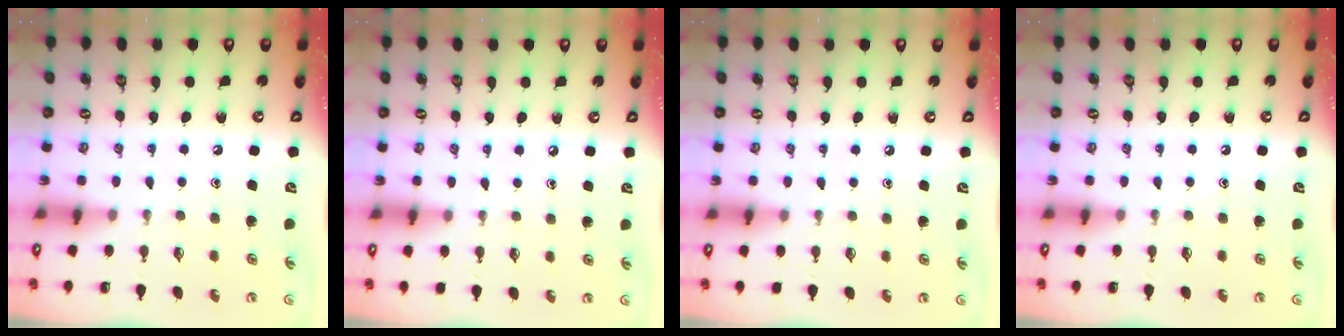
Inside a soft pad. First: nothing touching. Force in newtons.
{"total": 2.3, "press": 2.3, "slide": 0.4}
{"total": 1.0, "press": 1.0, "slide": 0.2}
{"total": 0.0}